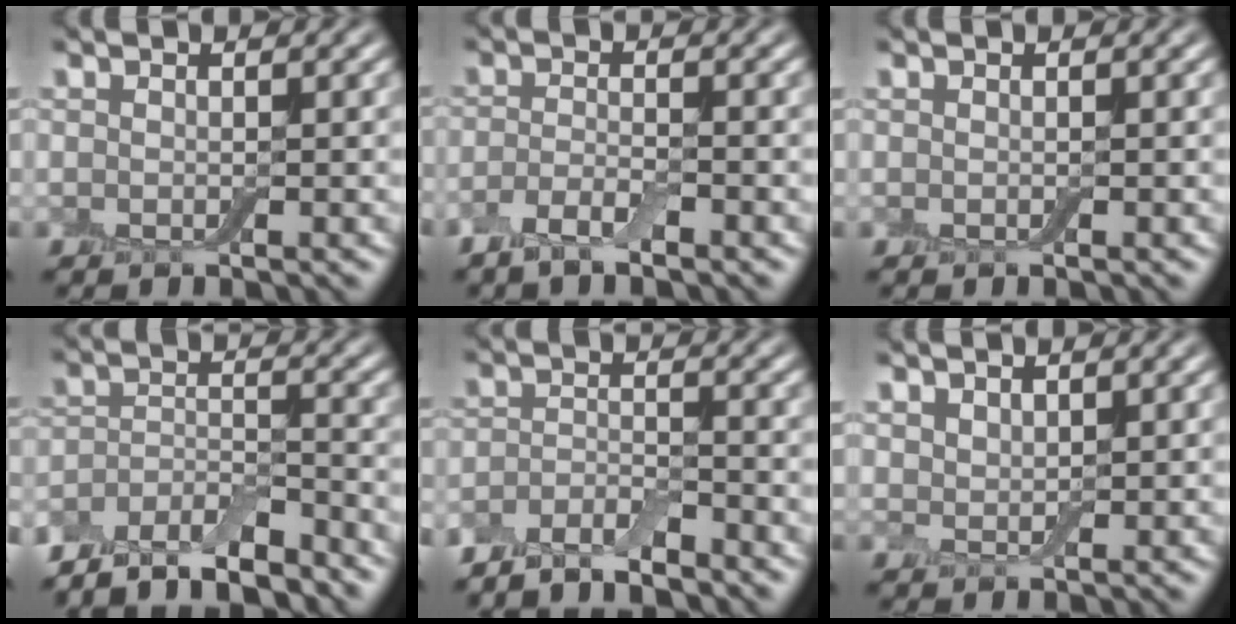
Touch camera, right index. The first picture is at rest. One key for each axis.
{"total": 2.3, "fx": -1.6, "fy": 0.7, "fz": 1.5, "tx": -0.039, "ty": 0.001, "tz": -0.040}
{"total": 0.0}
{"total": 6.5, "fx": -5.7, "fy": 1.8, "fz": 2.5, "tx": -0.049, "ty": -0.003, "tz": -0.107}
{"total": 3.8, "fx": -3.4, "fy": 0.8, "fz": 1.5, "tx": -0.031, "ty": 0.001, "tz": -0.068}
{"total": 1.2, "fx": 1.1, "fy": 0.5, "fz": 0.0, "tx": -0.004, "ty": 0.001, "tz": 0.023}